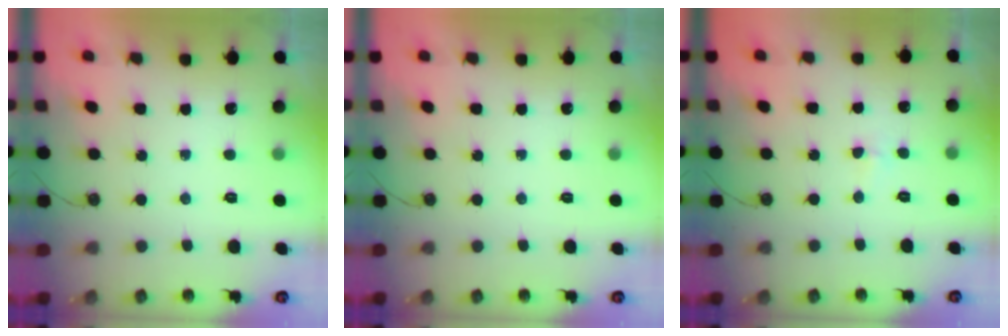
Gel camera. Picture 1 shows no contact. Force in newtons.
{"total": 0.0}
{"total": 3.6, "press": 1.5, "slide": 3.3}